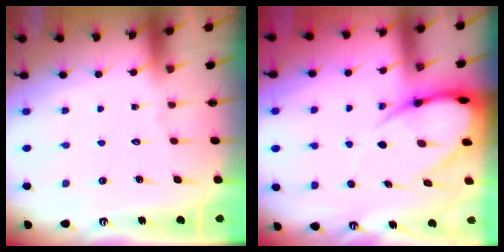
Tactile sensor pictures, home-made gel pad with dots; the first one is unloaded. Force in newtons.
{"total": 12.0, "press": 12.0, "slide": 1.2}